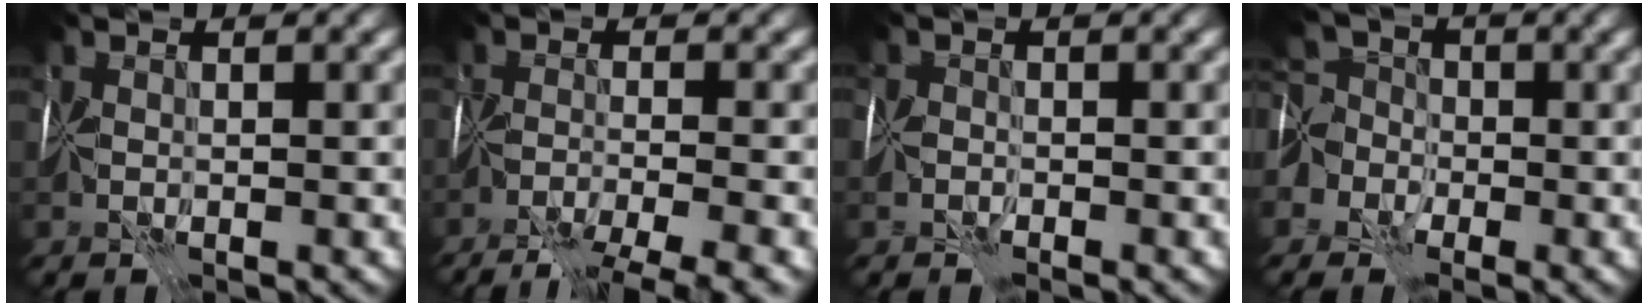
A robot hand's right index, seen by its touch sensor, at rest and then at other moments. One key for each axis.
{"total": 7.8, "fx": -6.0, "fy": 1.5, "fz": 4.7, "tx": -0.074, "ty": -0.016, "tz": -0.082}
{"total": 1.4, "fx": -1.1, "fy": 0.8, "fz": 0.2, "tx": 0.003, "ty": 0.003, "tz": -0.027}
{"total": 5.9, "fx": -2.7, "fy": 4.7, "fz": 2.4, "tx": -0.037, "ty": 0.001, "tz": -0.060}